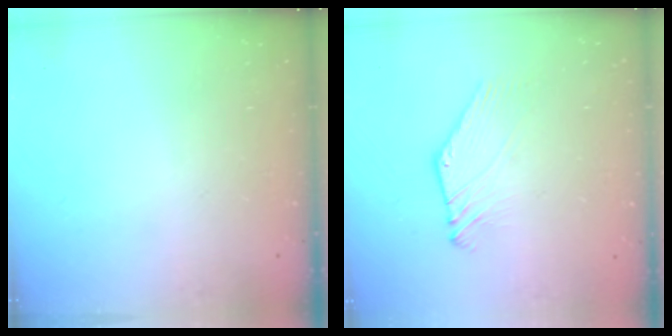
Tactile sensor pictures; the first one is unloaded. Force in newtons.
{"total": 0.9, "press": 0.9, "slide": 0.1}